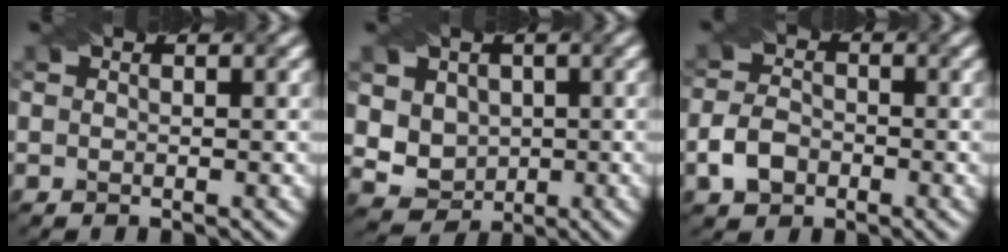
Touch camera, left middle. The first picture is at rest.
{"total": 5.1, "force": [1.5, 4.4, 2.0], "torque": [-0.046, 0.004, 0.033]}
{"total": 3.1, "force": [-1.4, 2.3, 1.6], "torque": [-0.035, 0.000, -0.031]}